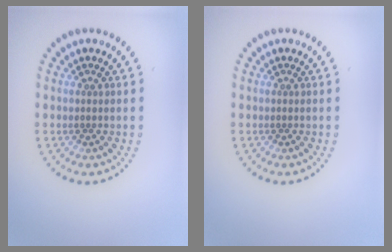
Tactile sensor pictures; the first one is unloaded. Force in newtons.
{"total": 0.0}